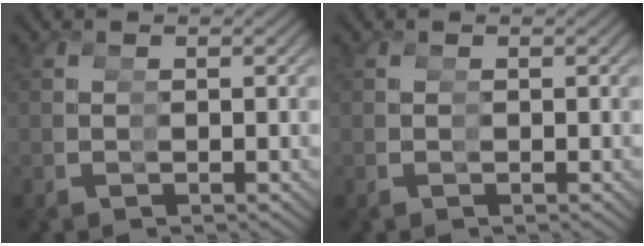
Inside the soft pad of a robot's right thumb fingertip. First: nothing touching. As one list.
[{"total": 0.0}]